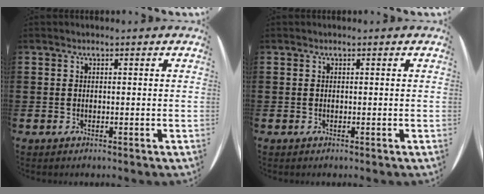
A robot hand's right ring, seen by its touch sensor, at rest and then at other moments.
{"total": 0.0}